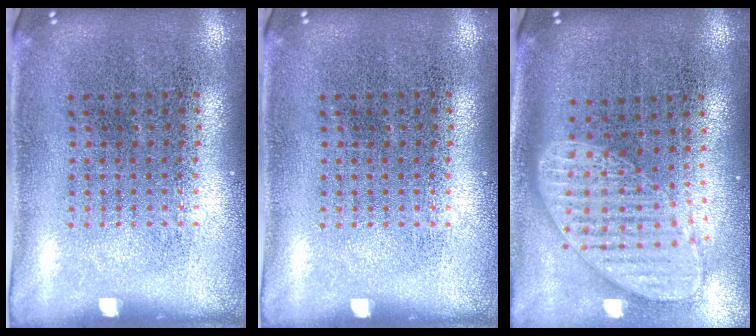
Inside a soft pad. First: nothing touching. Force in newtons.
{"total": 0.0}
{"total": 2.0, "press": 1.6, "slide": 1.2}